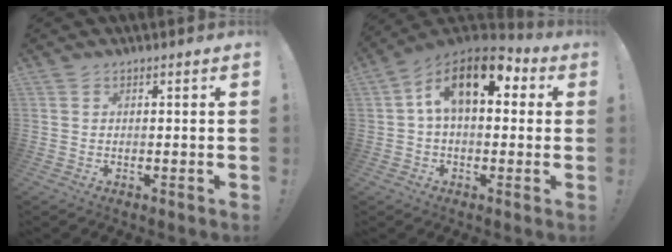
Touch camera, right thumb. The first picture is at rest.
{"total": 14.6, "force": [5.3, 7.5, 11.4], "torque": [-0.193, -0.010, 0.093]}